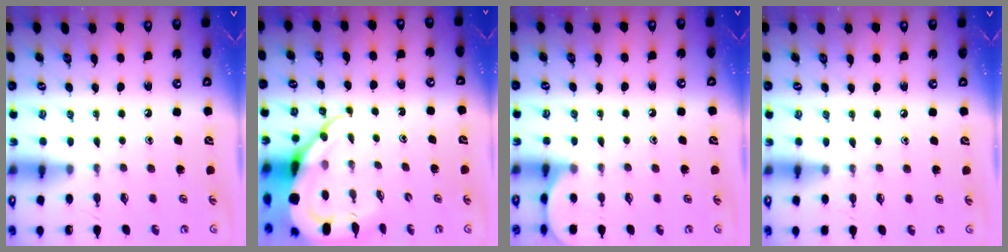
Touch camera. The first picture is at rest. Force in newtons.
{"total": 11.2, "press": 11.1, "slide": 1.2}
{"total": 4.7, "press": 4.6, "slide": 0.6}
{"total": 1.0, "press": 1.0, "slide": 0.2}